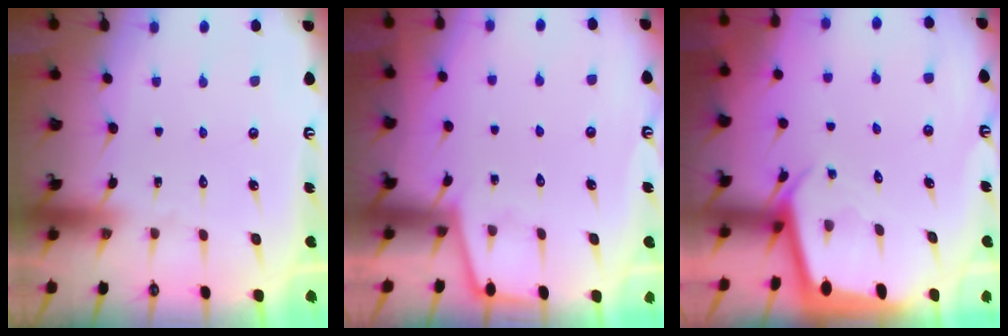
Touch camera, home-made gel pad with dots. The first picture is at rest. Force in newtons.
{"total": 2.1, "press": 2.0, "slide": 0.3}
{"total": 2.2, "press": 2.2, "slide": 0.2}